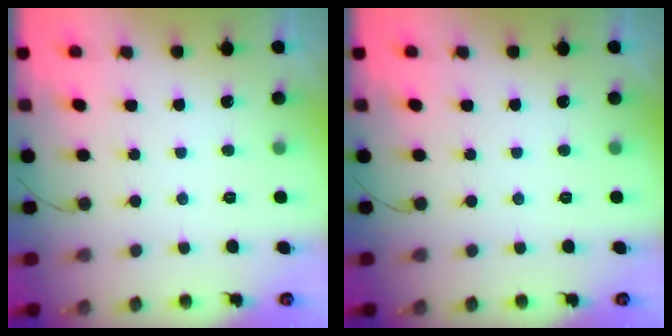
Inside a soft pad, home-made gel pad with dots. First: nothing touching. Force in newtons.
{"total": 0.0}